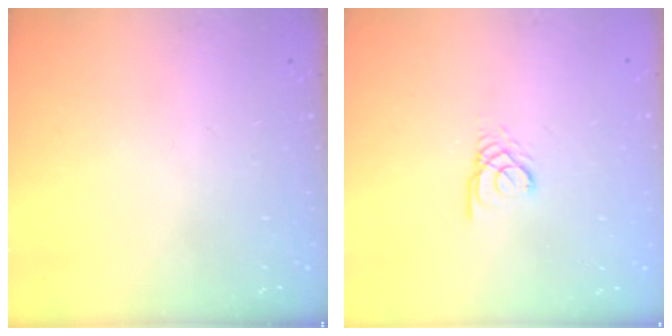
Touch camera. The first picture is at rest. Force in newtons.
{"total": 2.6, "press": 2.6, "slide": 0.1}